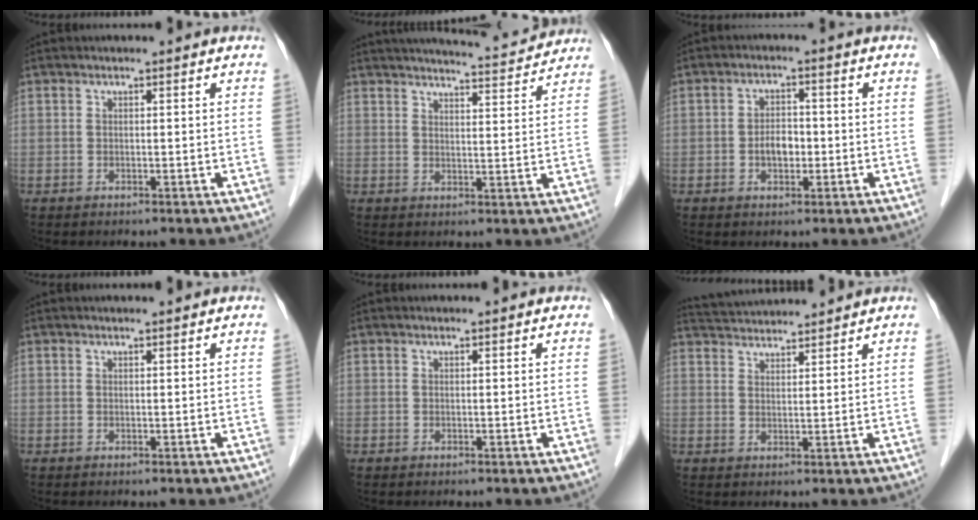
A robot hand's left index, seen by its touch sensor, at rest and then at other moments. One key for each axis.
{"total": 10.4, "fx": 9.9, "fy": 0.7, "fz": 2.9, "tx": -0.045, "ty": 0.000, "tz": 0.121}
{"total": 3.8, "fx": -1.5, "fy": 2.4, "fz": 2.6, "tx": -0.048, "ty": 0.004, "tz": -0.024}
{"total": 0.7, "fx": 0.6, "fy": 0.0, "fz": 0.4, "tx": -0.006, "ty": 0.004, "tz": 0.008}
{"total": 0.0}
{"total": 7.1, "fx": 6.9, "fy": 0.0, "fz": 1.4, "tx": -0.034, "ty": 0.028, "tz": 0.112}